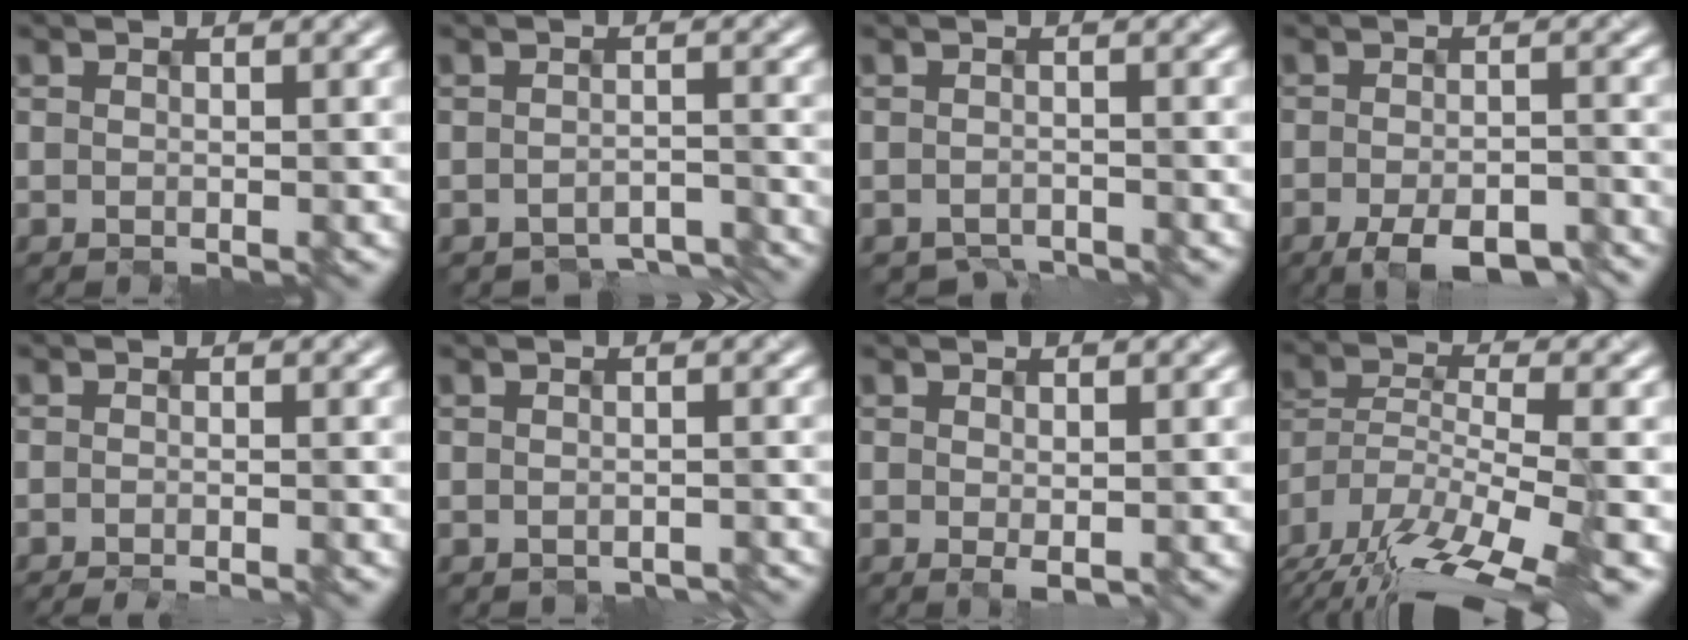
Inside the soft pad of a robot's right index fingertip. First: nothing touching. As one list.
[{"total": 4.4, "force": [-4.3, 0.9, 0.4], "torque": [-0.006, -0.014, -0.053]}, {"total": 2.4, "force": [-2.4, 0.2, -0.2], "torque": [0.005, -0.006, -0.041]}, {"total": 5.0, "force": [-3.4, 1.7, 3.3], "torque": [-0.050, -0.004, -0.048]}, {"total": 1.8, "force": [-1.5, 0.2, 0.9], "torque": [0.002, -0.005, -0.028]}, {"total": 1.9, "force": [-1.9, 0.1, -0.2], "torque": [0.006, -0.007, -0.026]}, {"total": 0.6, "force": [-0.1, 0.2, 0.6], "torque": [-0.008, -0.003, 0.003]}, {"total": 14.5, "force": [-11.5, 4.5, 7.6], "torque": [-0.136, -0.019, -0.169]}]